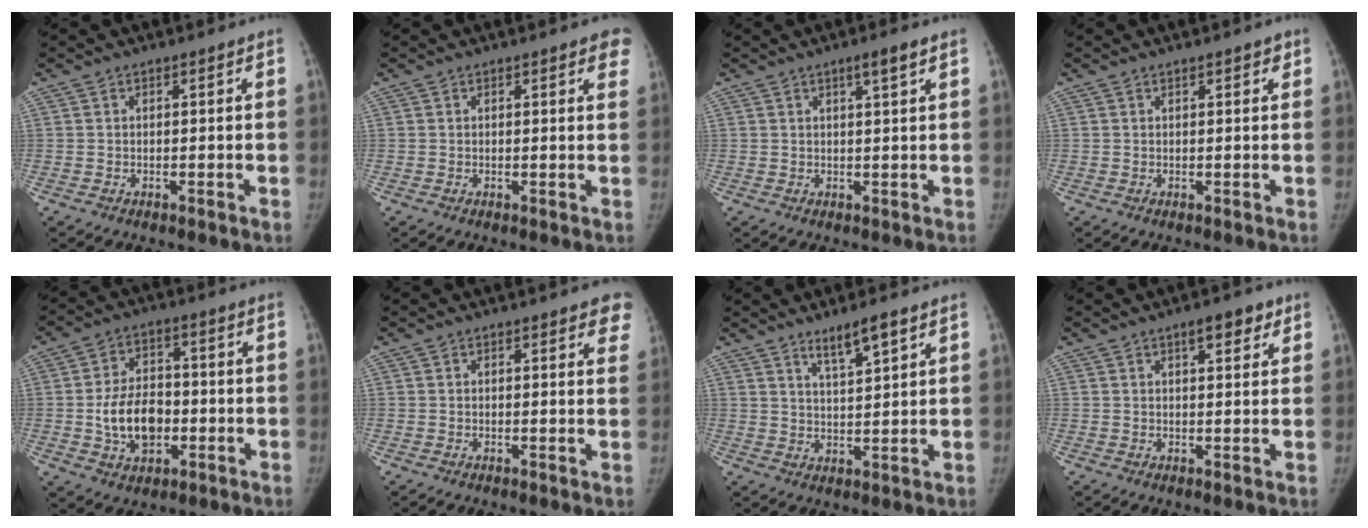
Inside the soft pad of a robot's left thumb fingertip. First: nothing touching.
{"total": 4.1, "force": [2.7, 1.4, 2.9], "torque": [-0.010, -0.003, 0.022]}
{"total": 2.8, "force": [1.6, 0.1, 2.3], "torque": [-0.038, -0.008, 0.028]}
{"total": 0.9, "force": [0.6, 0.2, 0.7], "torque": [-0.008, 0.000, 0.009]}
{"total": 11.1, "force": [-2.0, 7.5, 7.9], "torque": [-0.110, 0.015, -0.032]}
{"total": 4.8, "force": [3.4, 1.8, 2.9], "torque": [-0.005, -0.009, 0.027]}
{"total": 5.6, "force": [3.8, 0.7, 4.0], "torque": [-0.066, -0.028, 0.071]}
{"total": 4.9, "force": [2.8, 1.9, 3.5], "torque": [-0.033, -0.011, 0.036]}